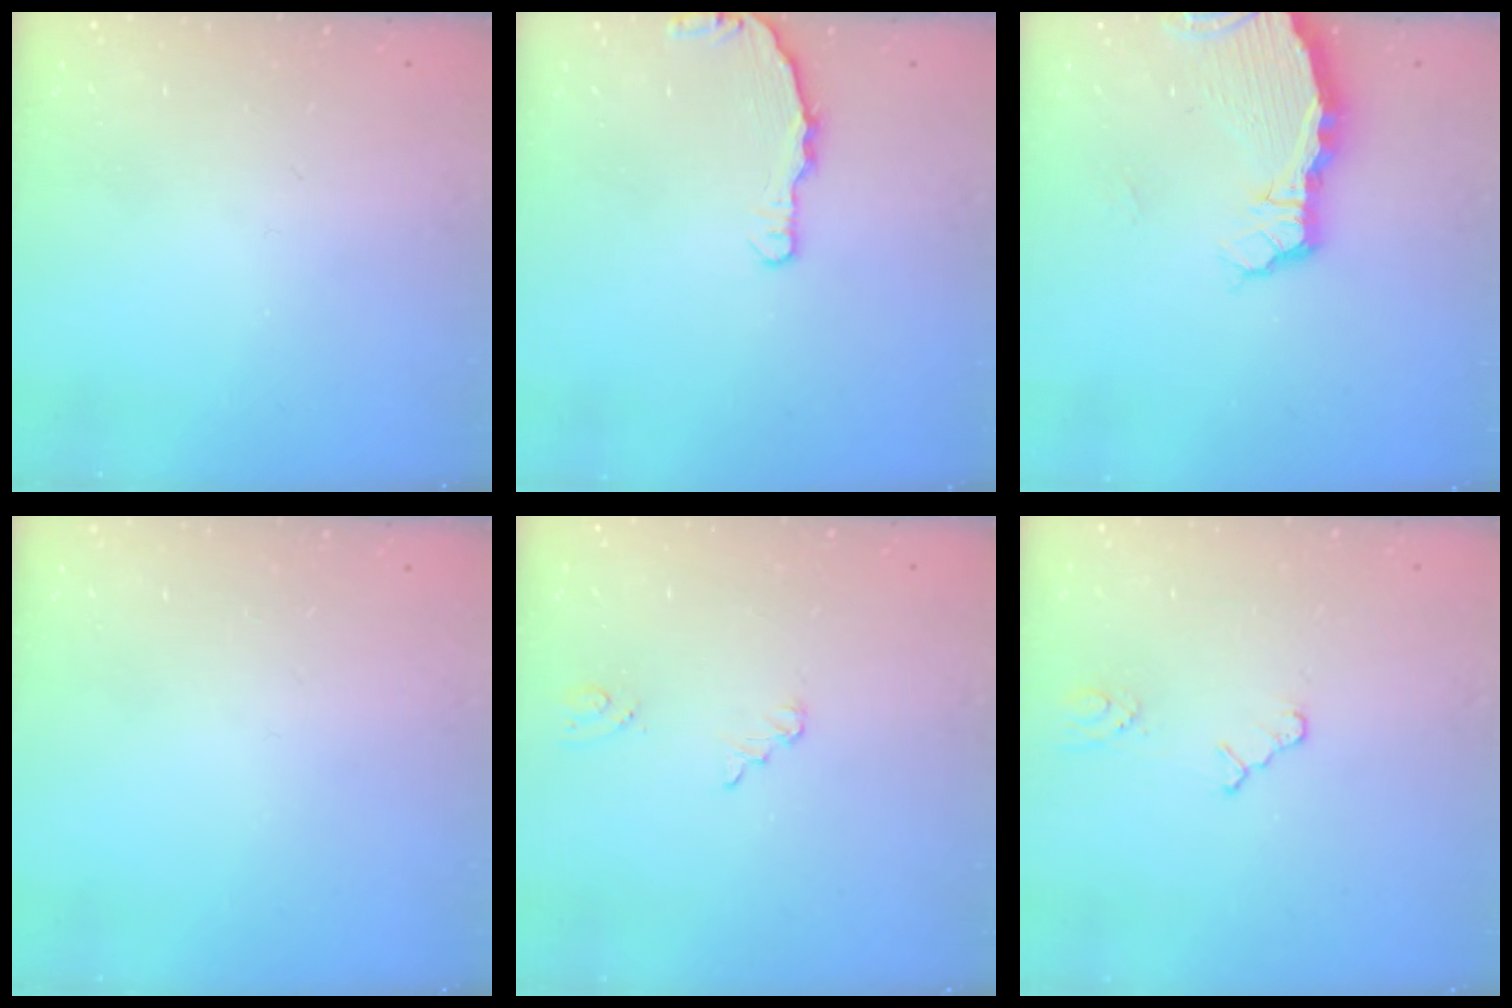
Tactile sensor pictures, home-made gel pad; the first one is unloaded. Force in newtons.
{"total": 4.3, "press": 4.3, "slide": 0.4}
{"total": 4.9, "press": 4.9, "slide": 0.5}
{"total": 0.0}
{"total": 2.7, "press": 2.7, "slide": 0.4}
{"total": 2.6, "press": 2.6, "slide": 0.4}